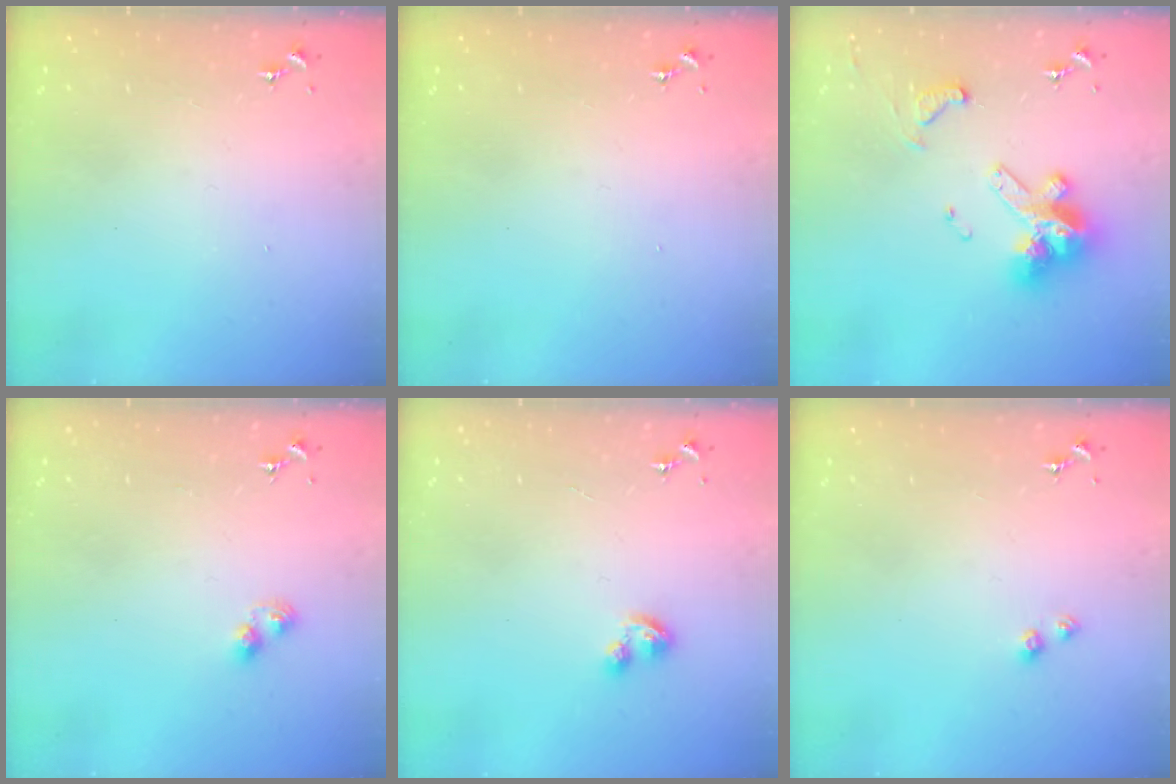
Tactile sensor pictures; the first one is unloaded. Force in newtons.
{"total": 0.0}
{"total": 15.0, "press": 15.0, "slide": 0.9}
{"total": 3.3, "press": 3.3, "slide": 0.4}
{"total": 4.2, "press": 4.2, "slide": 0.4}
{"total": 4.0, "press": 3.9, "slide": 0.6}